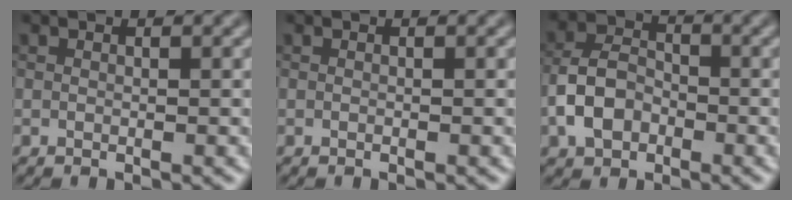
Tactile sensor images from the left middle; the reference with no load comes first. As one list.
[{"total": 0.0}, {"total": 4.4, "force": [-1.8, 3.0, 2.6], "torque": [-0.050, 0.006, -0.040]}]